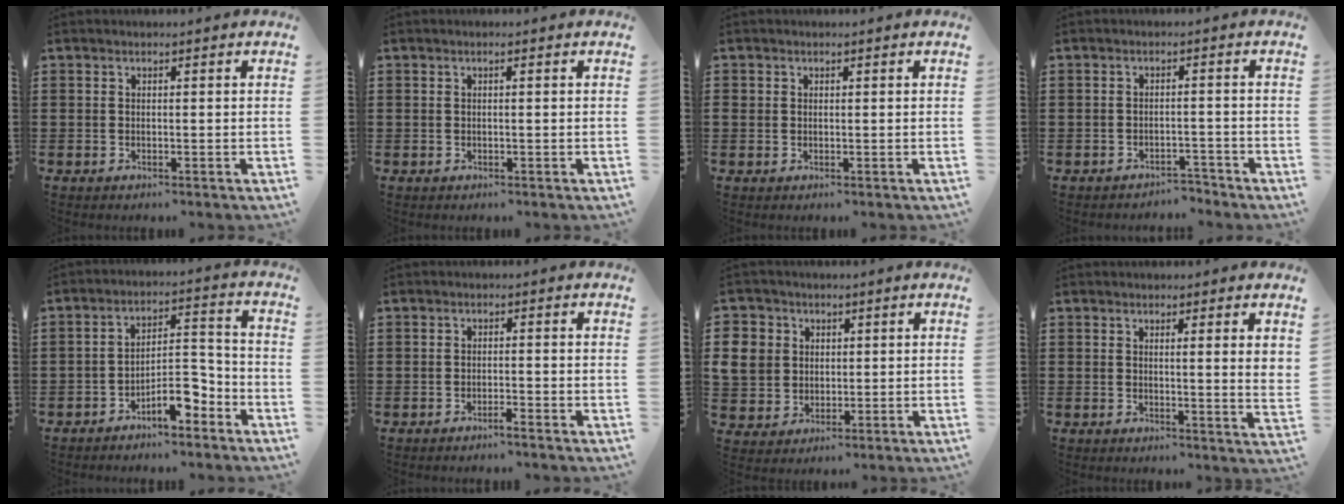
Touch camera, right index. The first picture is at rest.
{"total": 0.6, "force": [-0.1, -0.2, 0.6], "torque": [-0.009, -0.004, -0.002]}
{"total": 0.6, "force": [0.2, 0.5, 0.2], "torque": [-0.004, 0.002, 0.003]}
{"total": 2.3, "force": [-2.3, 0.2, 0.2], "torque": [-0.010, 0.000, -0.047]}
{"total": 7.0, "force": [-5.0, 2.2, 4.4], "torque": [-0.069, 0.015, -0.089]}
{"total": 1.4, "force": [-1.1, -0.2, 0.8], "torque": [-0.015, -0.003, -0.021]}
{"total": 6.4, "force": [1.4, 5.9, 2.1], "torque": [-0.085, 0.011, 0.022]}
{"total": 2.3, "force": [1.4, -0.5, 1.8], "torque": [-0.030, -0.007, 0.023]}